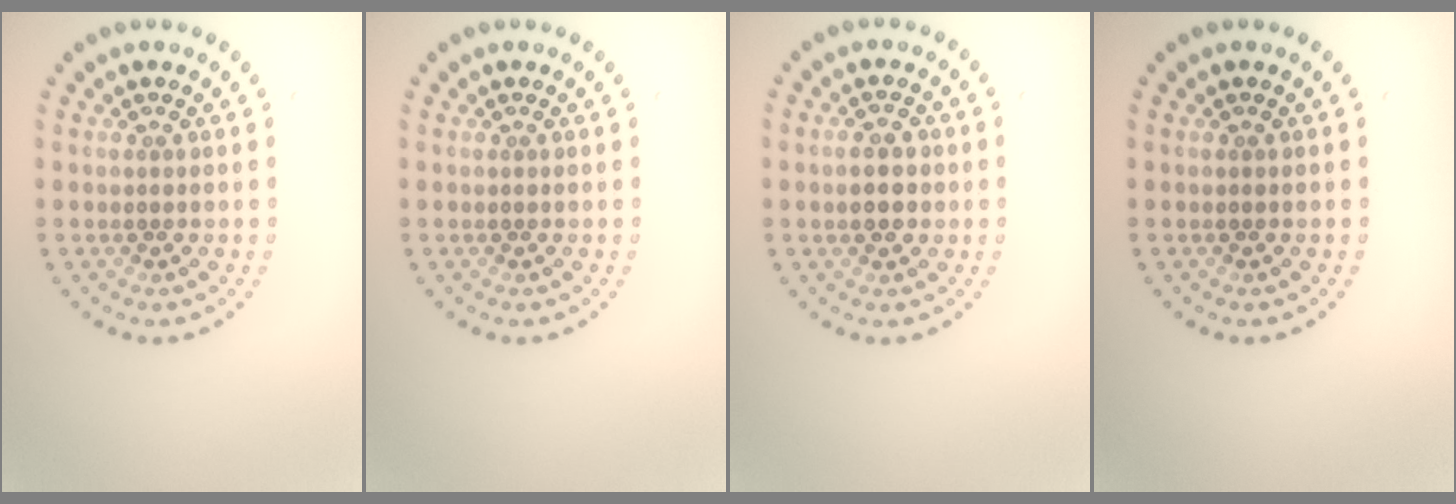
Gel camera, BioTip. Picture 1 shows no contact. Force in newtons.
{"total": 0.0}
{"total": 2.2, "press": 2.2, "slide": 0.0}
{"total": 0.0}